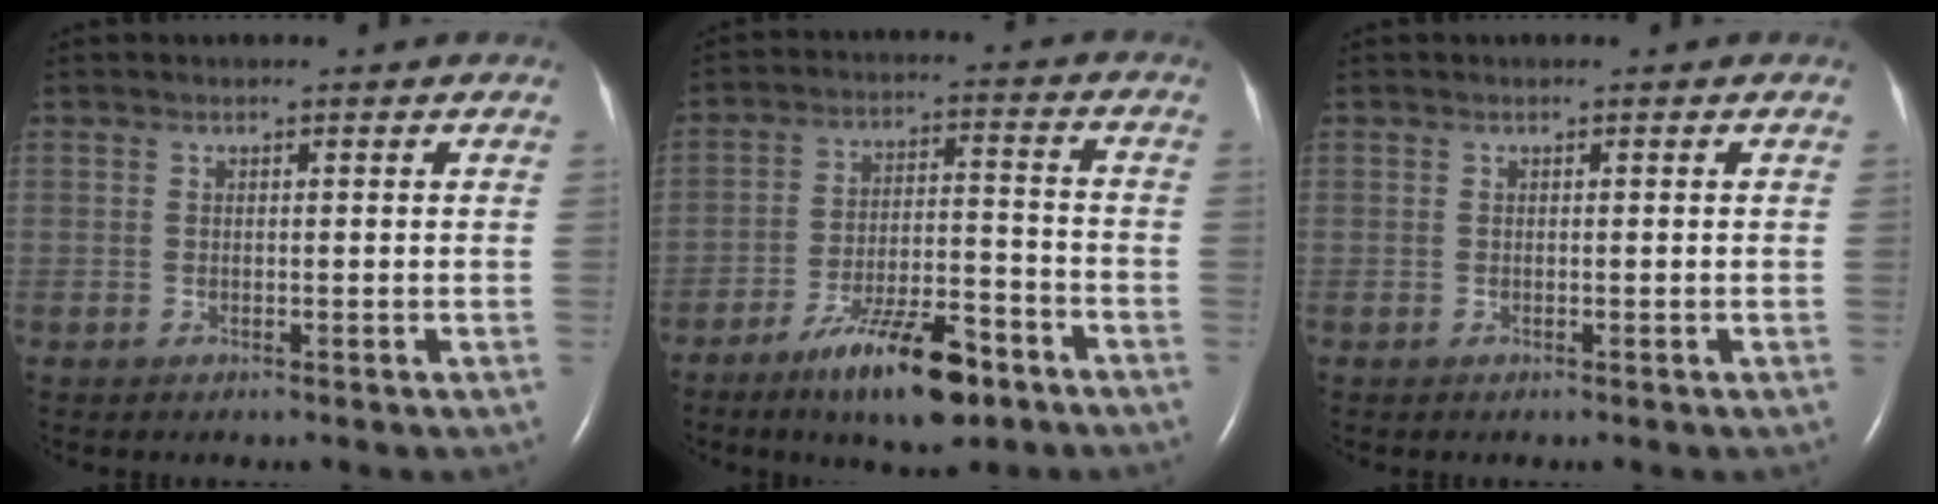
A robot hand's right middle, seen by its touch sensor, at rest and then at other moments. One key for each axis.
{"total": 12.1, "fx": -8.0, "fy": 3.0, "fz": 8.6, "tx": -0.148, "ty": -0.005, "tz": -0.131}
{"total": 0.0}